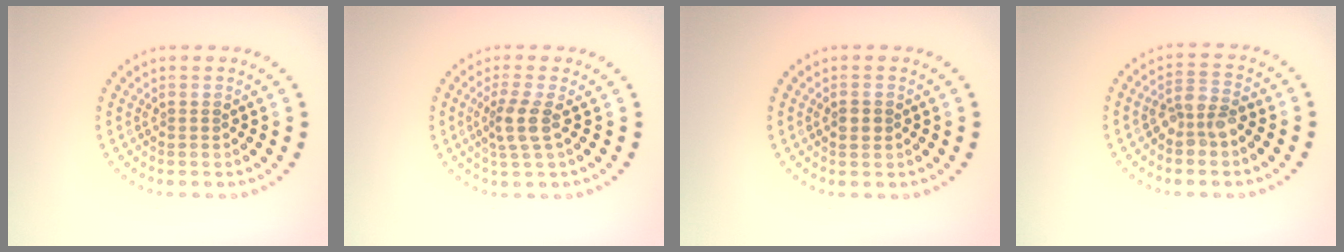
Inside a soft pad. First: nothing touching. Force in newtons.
{"total": 2.5, "press": 1.9, "slide": 1.6}
{"total": 1.5, "press": 1.5, "slide": 0.1}
{"total": 2.6, "press": 2.2, "slide": 1.4}